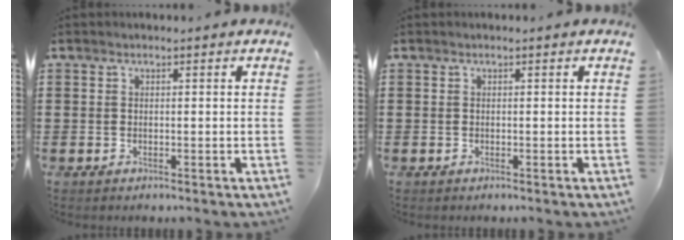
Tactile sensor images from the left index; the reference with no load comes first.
{"total": 0.0}